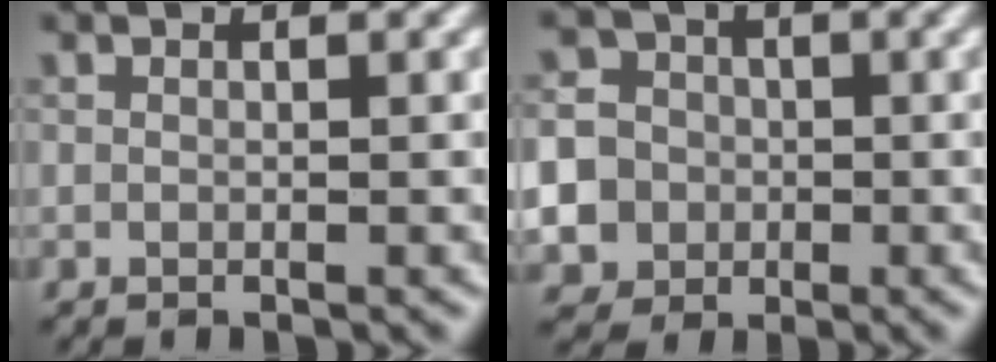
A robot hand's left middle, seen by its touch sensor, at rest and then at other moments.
{"total": 12.9, "force": [-3.3, 12.0, 3.4], "torque": [-0.094, -0.016, -0.087]}